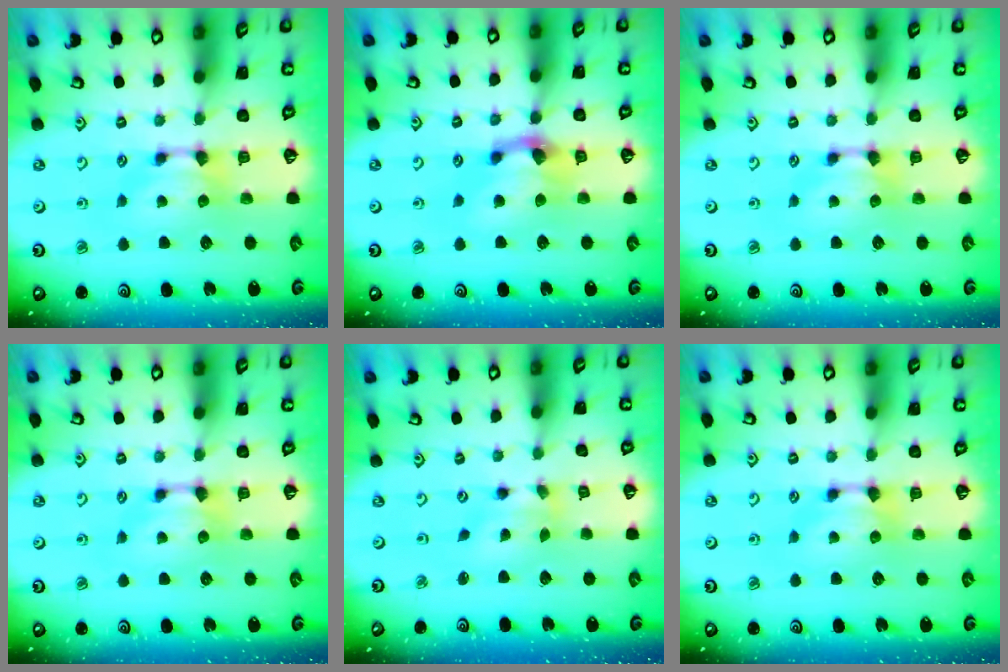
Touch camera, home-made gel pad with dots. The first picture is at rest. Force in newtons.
{"total": 2.1, "press": 1.3, "slide": 1.7}
{"total": 0.0}
{"total": 0.5, "press": 0.3, "slide": 0.4}
{"total": 3.1, "press": 2.5, "slide": 1.8}
{"total": 0.0}